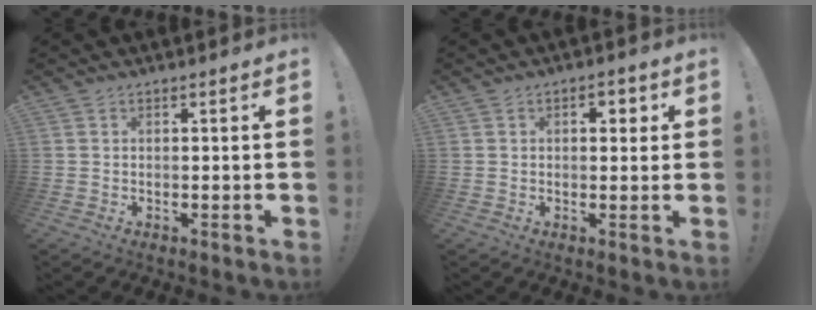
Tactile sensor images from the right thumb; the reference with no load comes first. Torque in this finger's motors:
{"motor_torque": [0.31, 1.29, 0.62, 0.05, 0.01]}